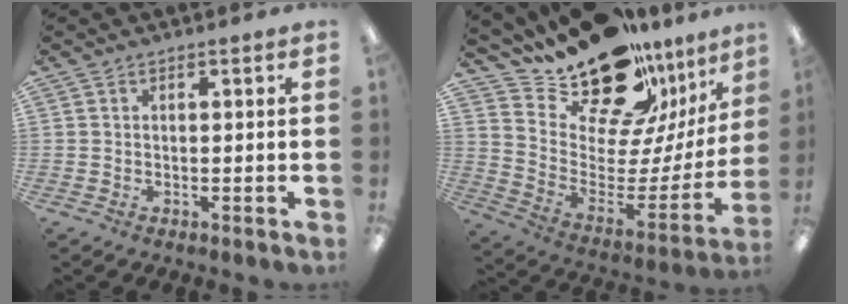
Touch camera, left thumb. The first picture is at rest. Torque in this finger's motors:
{"motor_torque": [0.42, 0.44, 1.51, -1.27, 0.10]}